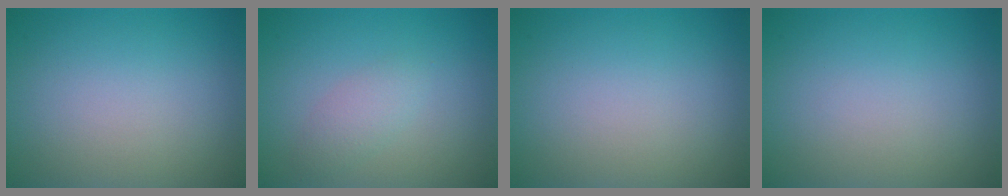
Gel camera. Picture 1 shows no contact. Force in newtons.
{"total": 1.7, "press": 1.7, "slide": 0.0}
{"total": 0.0}
{"total": 0.0}